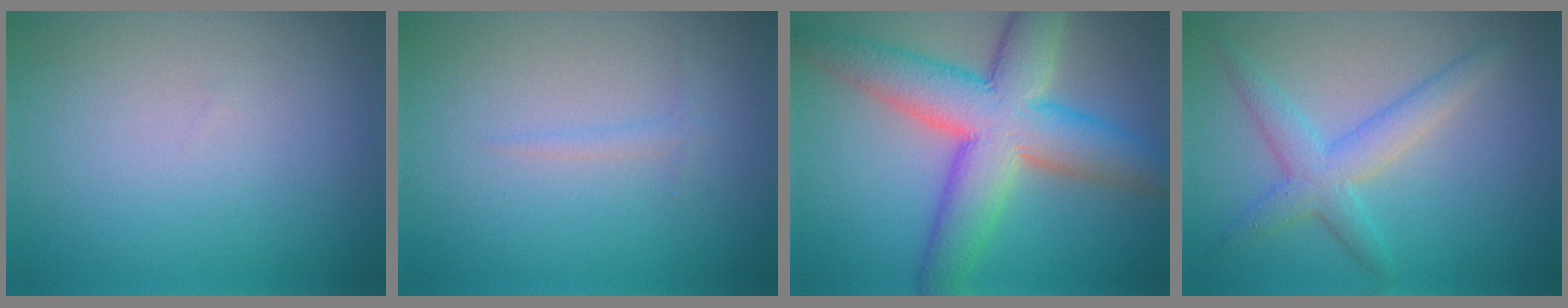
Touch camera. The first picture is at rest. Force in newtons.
{"total": 0.7, "press": 0.7, "slide": 0.0}
{"total": 10.1, "press": 10.1, "slide": 0.3}
{"total": 3.5, "press": 3.5, "slide": 0.2}